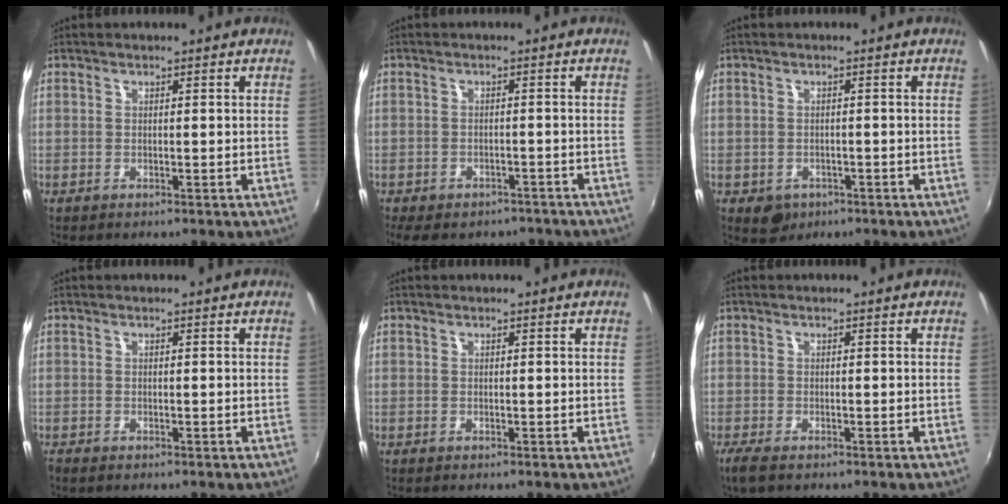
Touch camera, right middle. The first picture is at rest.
{"total": 10.8, "force": [-8.4, 5.0, 4.6], "torque": [-0.103, -0.024, -0.116]}
{"total": 3.6, "force": [-1.6, 3.0, 1.4], "torque": [-0.031, -0.006, -0.017]}
{"total": 0.6, "force": [-0.5, 0.2, 0.1], "torque": [-0.004, -0.004, -0.012]}
{"total": 0.0}
{"total": 2.7, "force": [-1.9, 0.6, 1.8], "torque": [-0.040, -0.011, -0.037]}